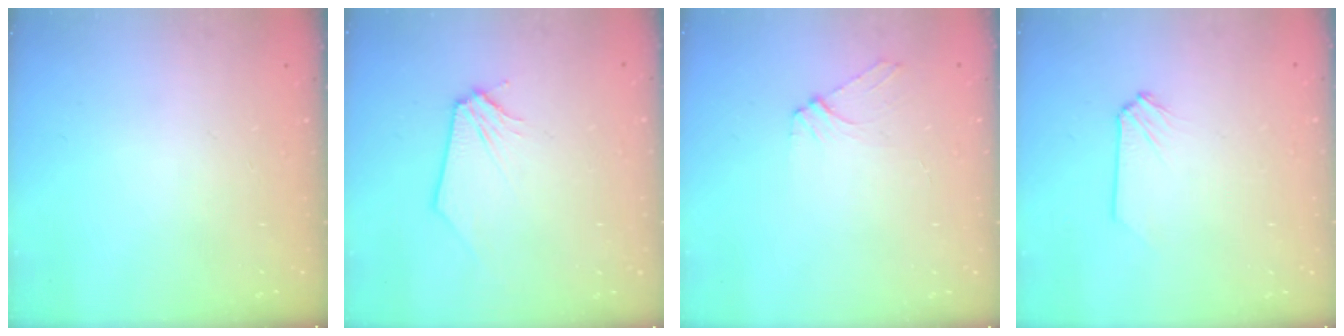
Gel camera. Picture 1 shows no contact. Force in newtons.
{"total": 0.0}
{"total": 4.3, "press": 4.2, "slide": 0.6}
{"total": 0.0}